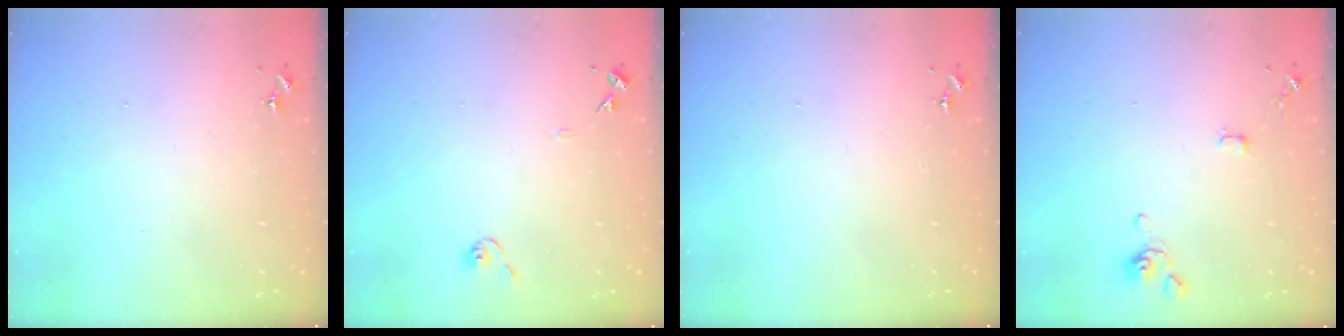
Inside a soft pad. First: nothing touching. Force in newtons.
{"total": 6.8, "press": 6.8, "slide": 0.6}
{"total": 0.0}
{"total": 4.6, "press": 4.6, "slide": 0.7}